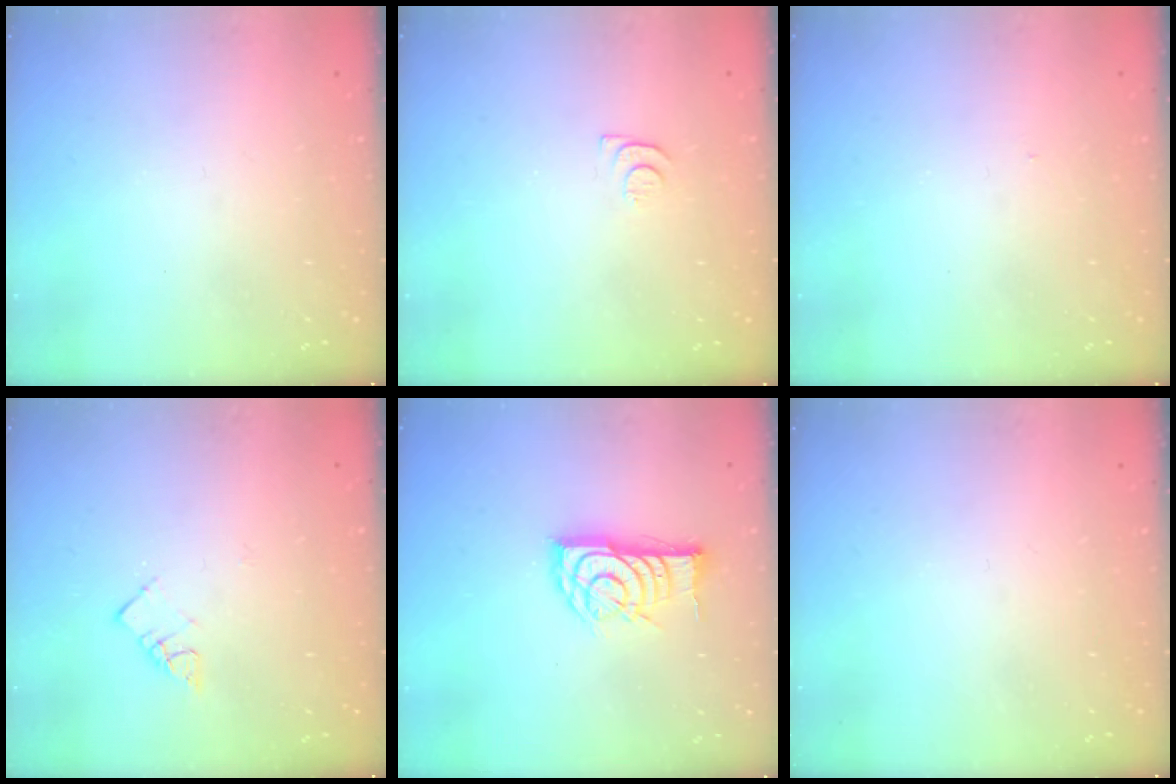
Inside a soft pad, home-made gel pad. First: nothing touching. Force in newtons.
{"total": 4.1, "press": 4.0, "slide": 0.6}
{"total": 3.2, "press": 3.2, "slide": 0.5}
{"total": 4.2, "press": 4.2, "slide": 0.4}
{"total": 13.1, "press": 13.1, "slide": 0.5}
{"total": 0.0}